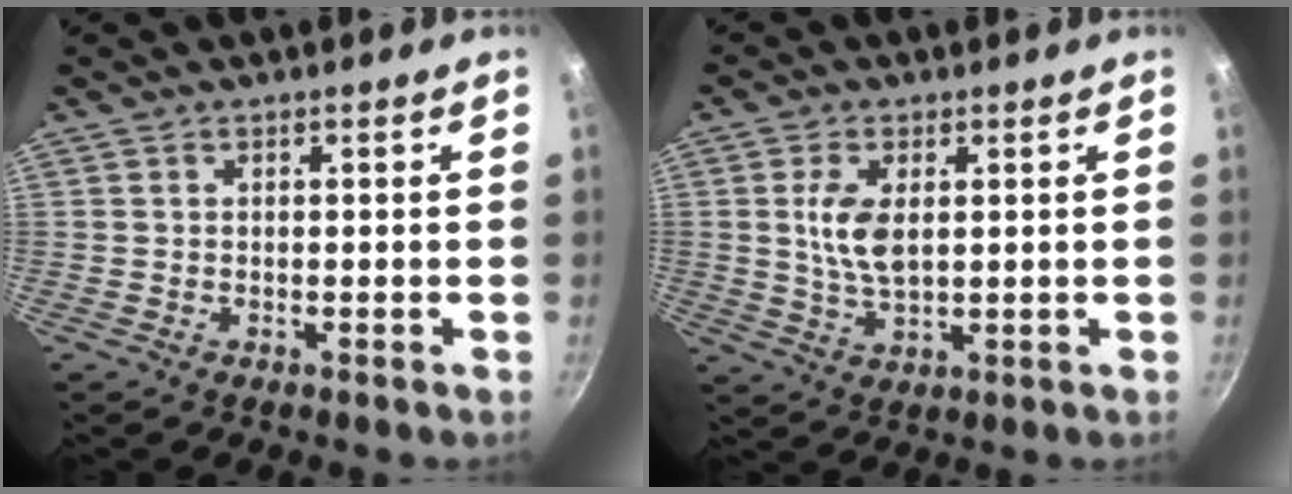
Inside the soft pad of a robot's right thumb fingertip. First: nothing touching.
{"total": 6.9, "force": [1.3, 3.5, 5.8], "torque": [-0.114, -0.009, 0.029]}